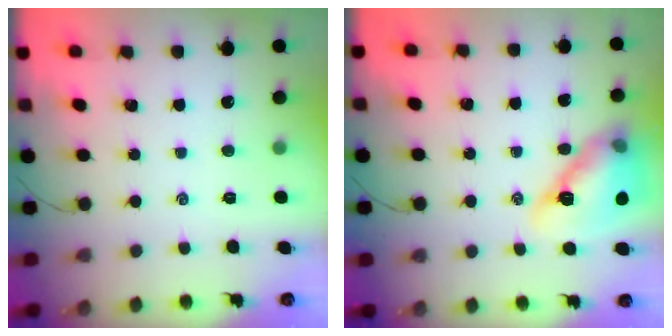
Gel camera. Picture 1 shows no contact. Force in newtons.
{"total": 15.7, "press": 15.1, "slide": 4.2}